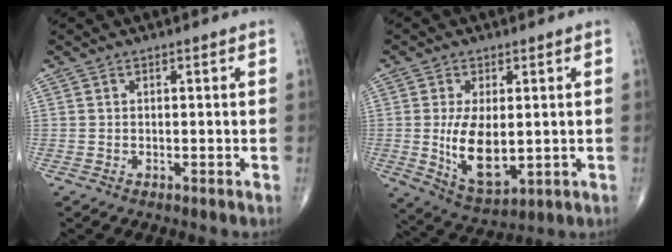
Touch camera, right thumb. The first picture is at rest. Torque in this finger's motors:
{"motor_torque": [1.47, 3.23, 0.82, 0.60, 0.37]}